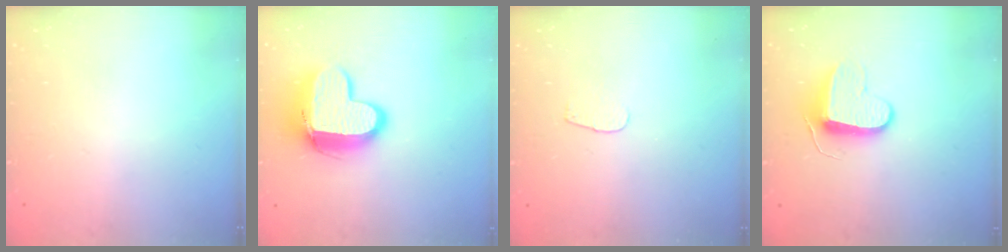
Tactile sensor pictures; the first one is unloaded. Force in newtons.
{"total": 15.6, "press": 15.5, "slide": 1.5}
{"total": 3.3, "press": 3.3, "slide": 0.3}
{"total": 9.5, "press": 9.5, "slide": 0.2}